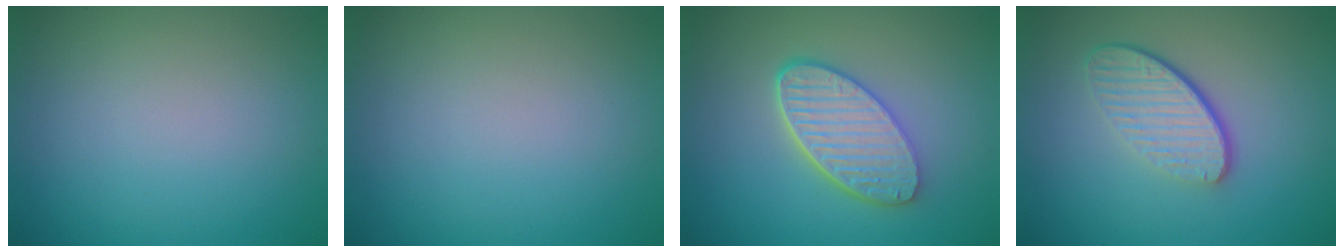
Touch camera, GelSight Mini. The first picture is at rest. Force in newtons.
{"total": 0.0}
{"total": 5.6, "press": 4.4, "slide": 3.5}
{"total": 4.6, "press": 3.1, "slide": 3.3}